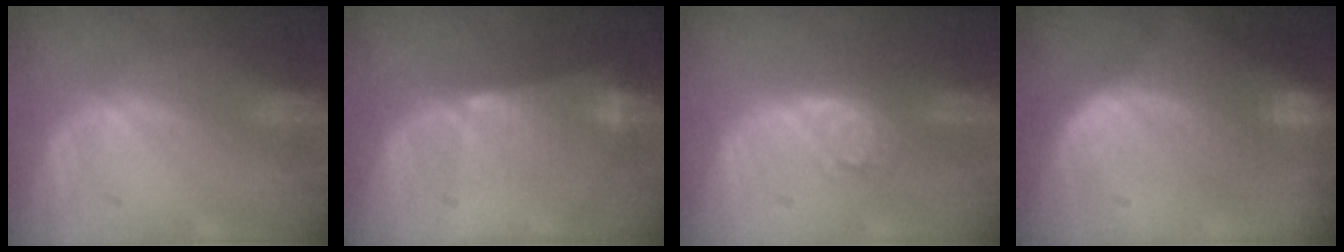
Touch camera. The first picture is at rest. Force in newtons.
{"total": 6.4, "press": 5.7, "slide": 3.1}
{"total": 3.9, "press": 3.5, "slide": 1.7}
{"total": 8.4, "press": 7.1, "slide": 4.4}